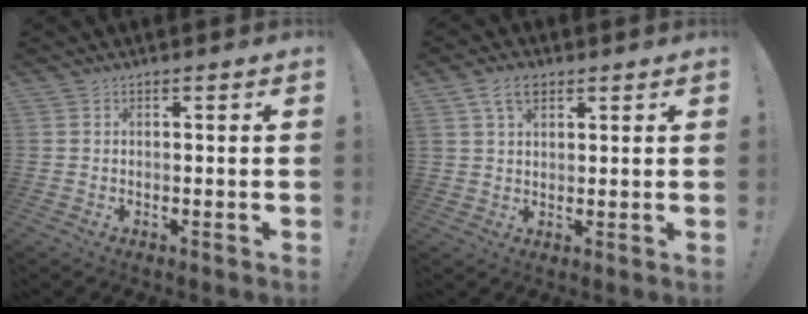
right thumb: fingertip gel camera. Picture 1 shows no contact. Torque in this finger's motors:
{"motor_torque": [-0.12, 0.38, 0.80, 0.09, 0.06]}